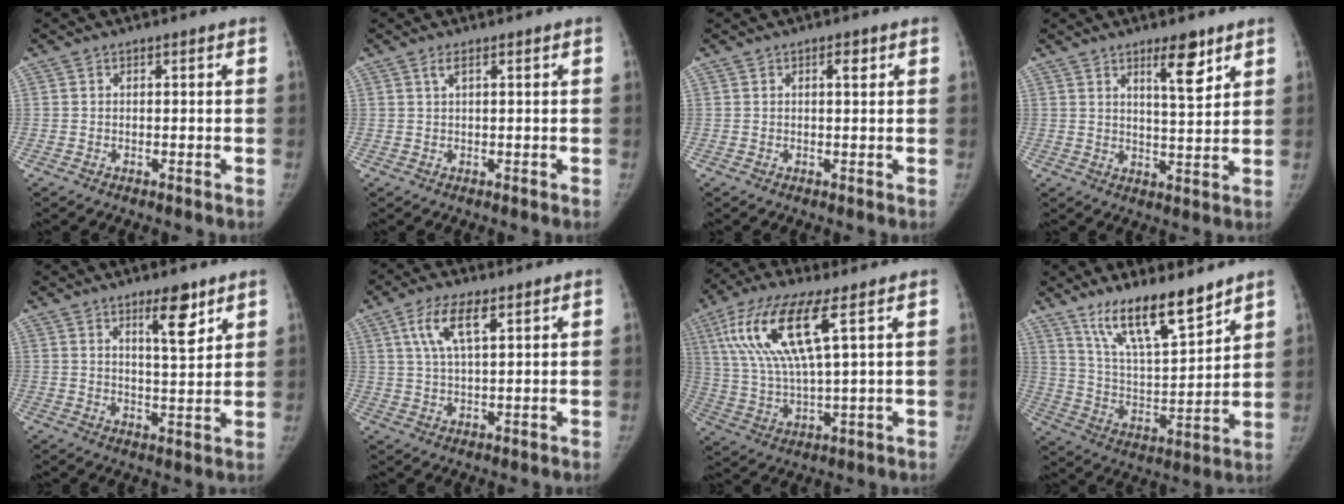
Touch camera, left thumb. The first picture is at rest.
{"total": 1.3, "force": [0.7, 0.2, 1.1], "torque": [-0.027, 0.006, 0.016]}
{"total": 1.7, "force": [0.8, 0.6, 1.4], "torque": [-0.018, -0.001, 0.011]}
{"total": 7.2, "force": [4.5, 1.8, 5.2], "torque": [-0.068, -0.034, 0.072]}
{"total": 7.2, "force": [4.6, 1.8, 5.2], "torque": [-0.068, -0.034, 0.072]}
{"total": 7.6, "force": [3.6, 2.6, 6.2], "torque": [-0.122, -0.006, 0.071]}
{"total": 15.8, "force": [6.4, 3.9, 13.9], "torque": [-0.304, -0.015, 0.125]}
{"total": 15.8, "force": [11.8, 4.1, 9.6], "torque": [-0.137, -0.076, 0.219]}